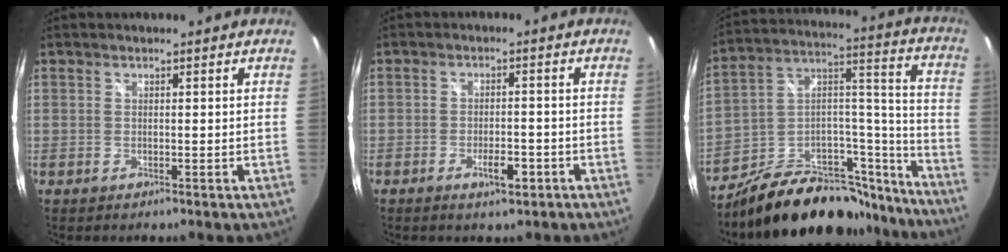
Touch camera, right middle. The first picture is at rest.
{"total": 3.5, "force": [-2.1, 1.1, 2.6], "torque": [-0.047, -0.003, -0.028]}
{"total": 24.3, "force": [-19.2, 10.5, 10.6], "torque": [-0.156, 0.074, -0.275]}